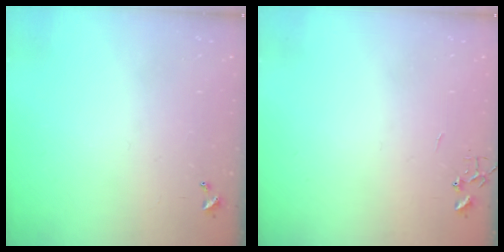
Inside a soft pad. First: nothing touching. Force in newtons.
{"total": 0.0}